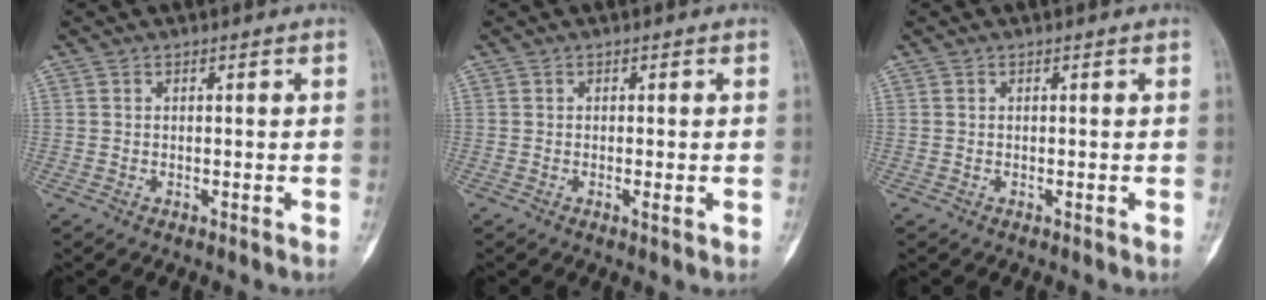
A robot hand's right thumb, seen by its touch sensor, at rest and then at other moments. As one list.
[{"total": 1.2, "force": [-0.3, 0.2, 1.1], "torque": [-0.016, -0.003, -0.005]}, {"total": 0.0}]